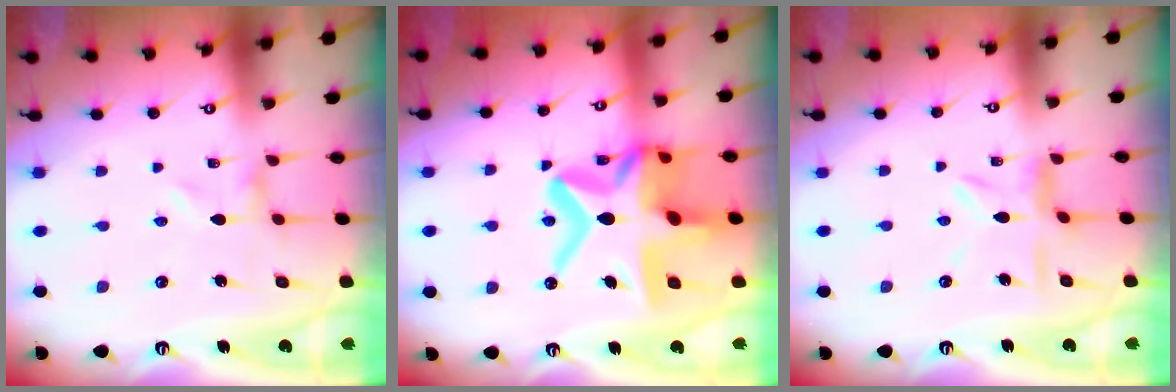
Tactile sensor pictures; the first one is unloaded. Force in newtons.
{"total": 23.5, "press": 23.3, "slide": 2.5}
{"total": 7.8, "press": 7.8, "slide": 0.7}